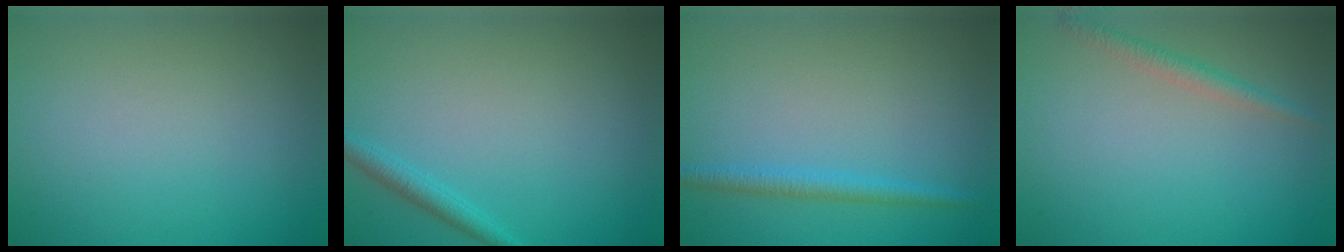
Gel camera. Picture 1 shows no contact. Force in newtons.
{"total": 1.6, "press": 1.6, "slide": 0.1}
{"total": 1.8, "press": 1.8, "slide": 0.1}
{"total": 1.6, "press": 1.6, "slide": 0.1}